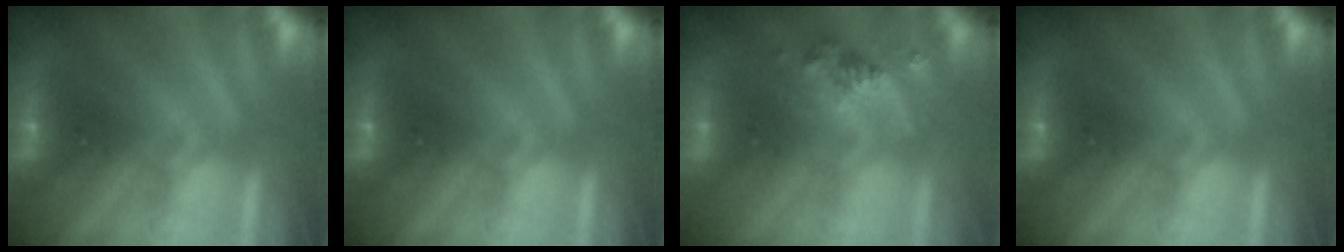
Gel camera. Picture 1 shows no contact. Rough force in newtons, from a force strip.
{"total": 0.0}
{"total": 2.4}
{"total": 0.0}